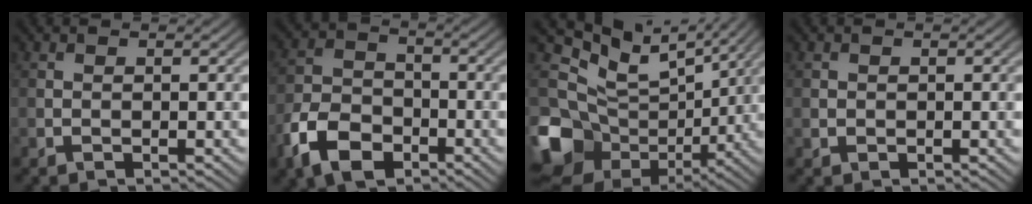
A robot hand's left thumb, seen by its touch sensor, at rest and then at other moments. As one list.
[{"total": 8.4, "force": [-4.7, 5.2, 4.6], "torque": [-0.107, -0.007, -0.105]}, {"total": 14.1, "force": [-0.6, 11.5, 8.1], "torque": [-0.195, -0.050, 0.031]}, {"total": 0.8, "force": [0.1, 0.8, 0.1], "torque": [-0.003, -0.005, 0.002]}]